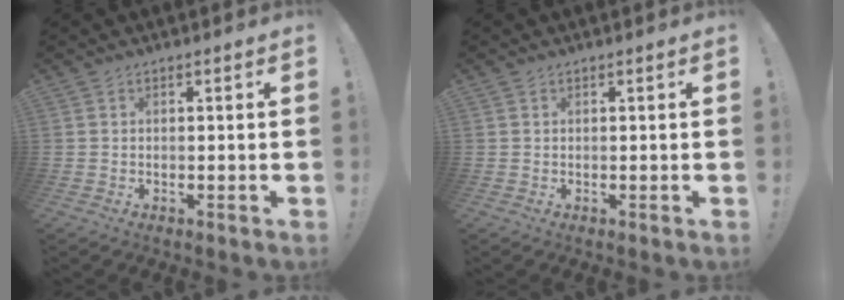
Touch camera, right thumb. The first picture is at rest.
{"total": 0.0}